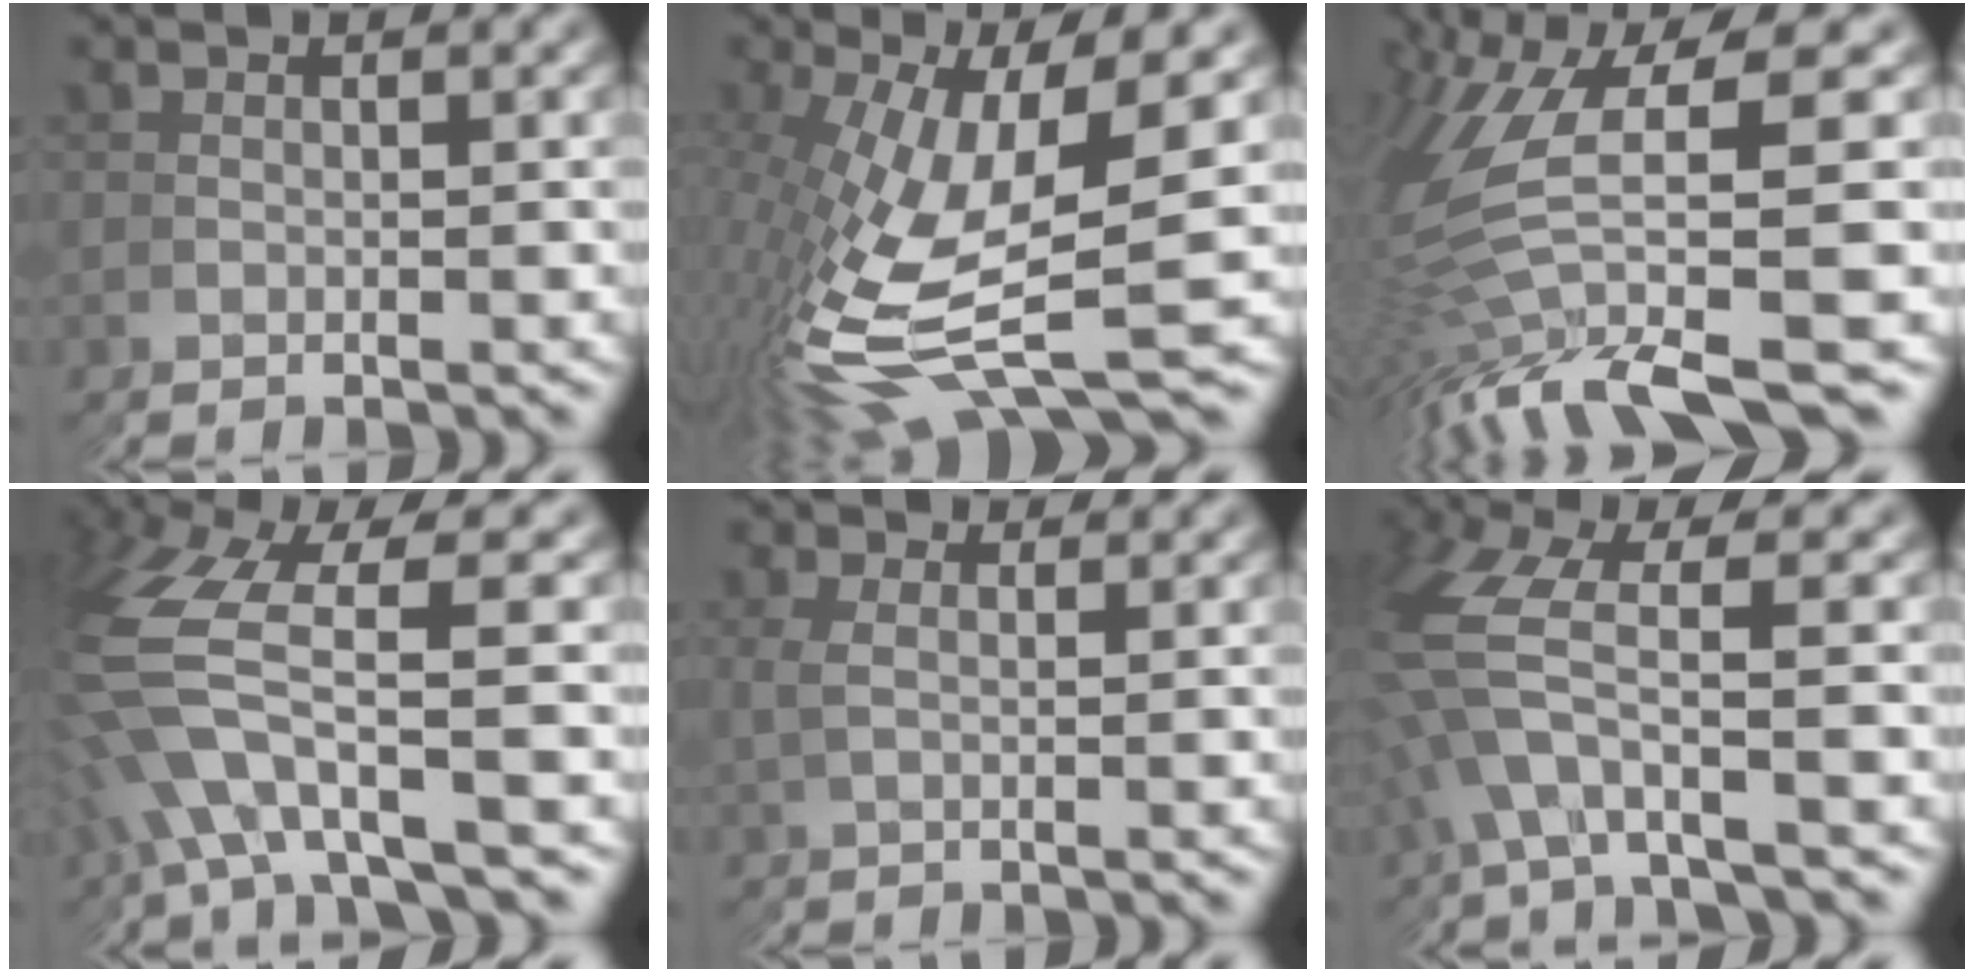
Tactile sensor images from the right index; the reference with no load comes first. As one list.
[{"total": 8.6, "force": [0.1, 3.4, 7.9], "torque": [-0.187, -0.014, 0.022]}, {"total": 6.5, "force": [-0.2, 3.5, 5.4], "torque": [-0.143, -0.001, -0.005]}, {"total": 4.3, "force": [1.8, 2.2, 3.2], "torque": [-0.112, 0.016, 0.020]}, {"total": 1.0, "force": [1.0, 0.0, 0.1], "torque": [0.001, 0.007, 0.014]}, {"total": 2.8, "force": [1.5, 1.3, 1.9], "torque": [-0.082, 0.009, 0.028]}]